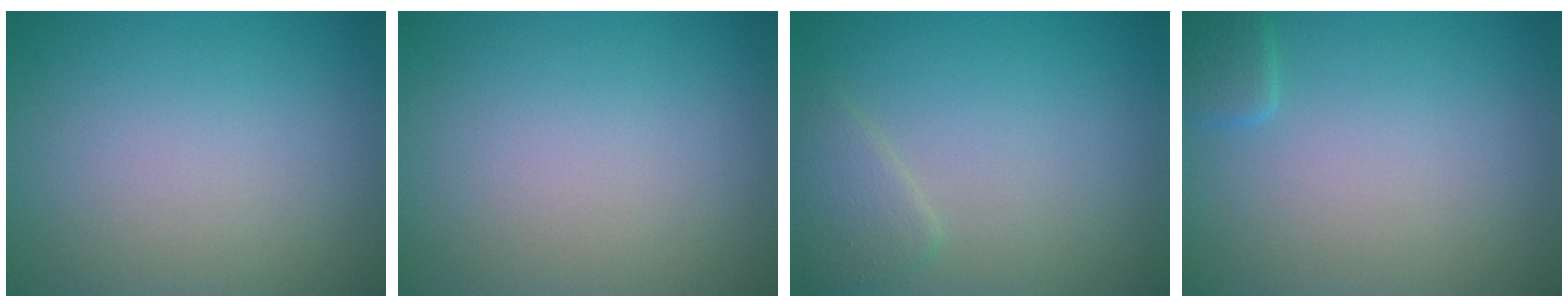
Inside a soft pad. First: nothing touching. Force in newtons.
{"total": 0.0}
{"total": 1.8, "press": 1.8, "slide": 0.1}
{"total": 1.3, "press": 1.3, "slide": 0.2}